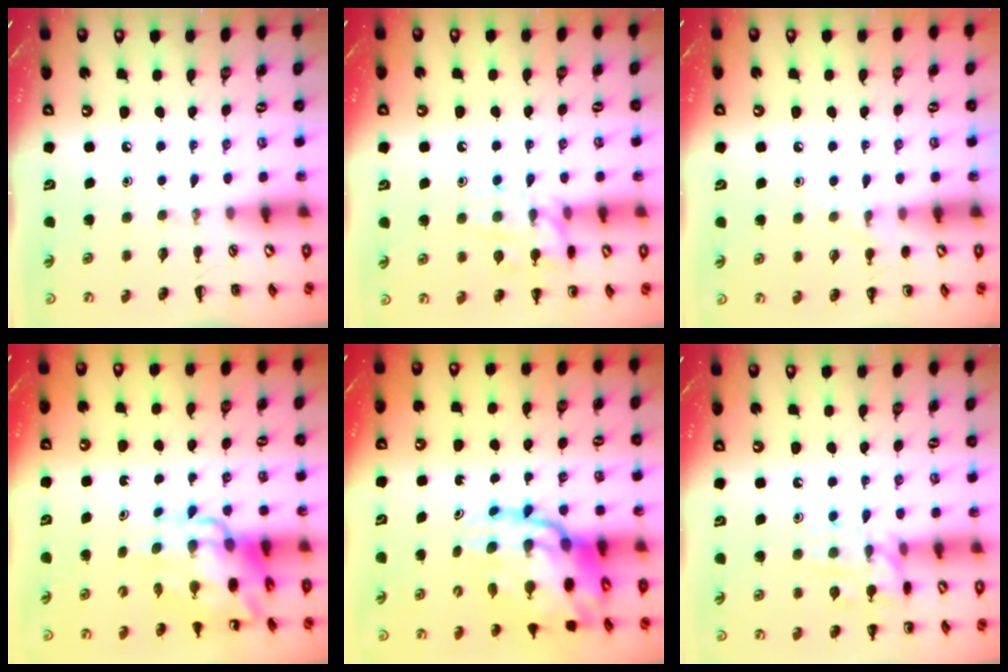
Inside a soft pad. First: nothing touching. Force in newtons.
{"total": 12.6, "press": 12.6, "slide": 0.6}
{"total": 5.9, "press": 5.6, "slide": 1.9}
{"total": 12.5, "press": 12.0, "slide": 3.5}
{"total": 17.5, "press": 16.8, "slide": 4.9}
{"total": 12.6, "press": 12.6, "slide": 0.6}